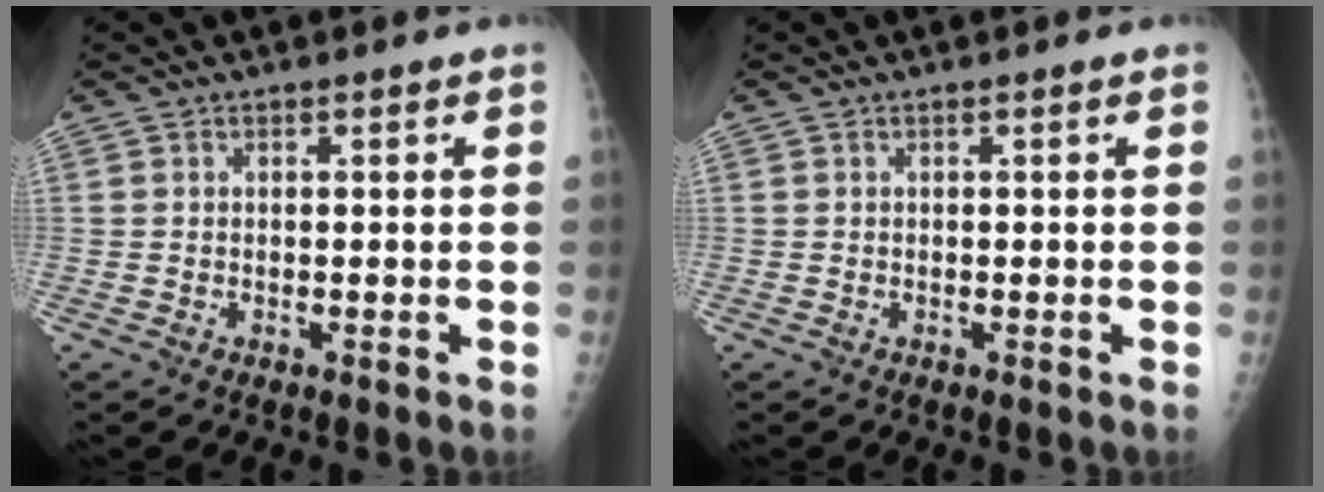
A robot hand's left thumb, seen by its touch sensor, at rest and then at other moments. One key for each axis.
{"total": 0.0}